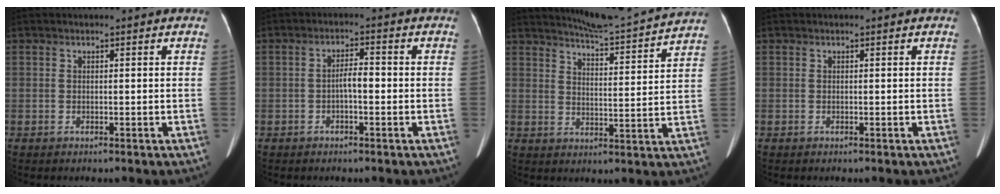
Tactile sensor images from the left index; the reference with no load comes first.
{"total": 2.9, "force": [-0.9, 0.8, 2.6], "torque": [-0.043, 0.006, -0.016]}
{"total": 12.8, "force": [12.3, -0.7, 3.6], "torque": [-0.067, -0.009, 0.166]}
{"total": 0.0}